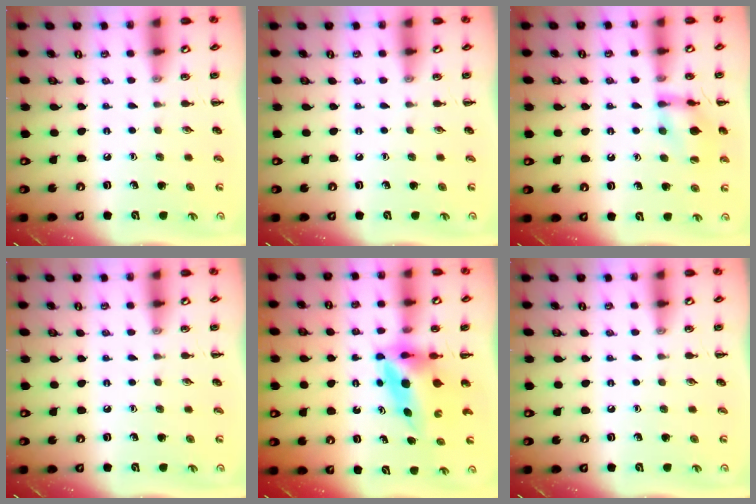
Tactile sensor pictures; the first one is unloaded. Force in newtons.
{"total": 0.0}
{"total": 13.1, "press": 13.0, "slide": 0.6}
{"total": 0.0}
{"total": 6.0, "press": 5.8, "slide": 1.6}
{"total": 0.0}